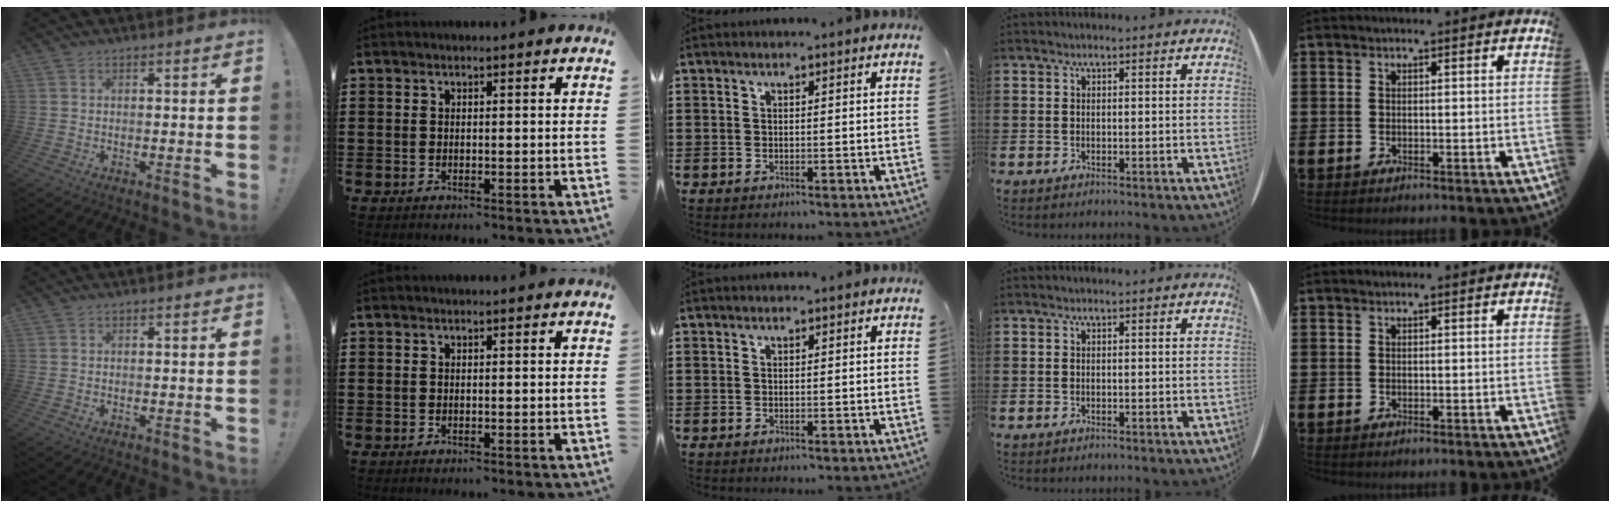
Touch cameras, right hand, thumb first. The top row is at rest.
{}